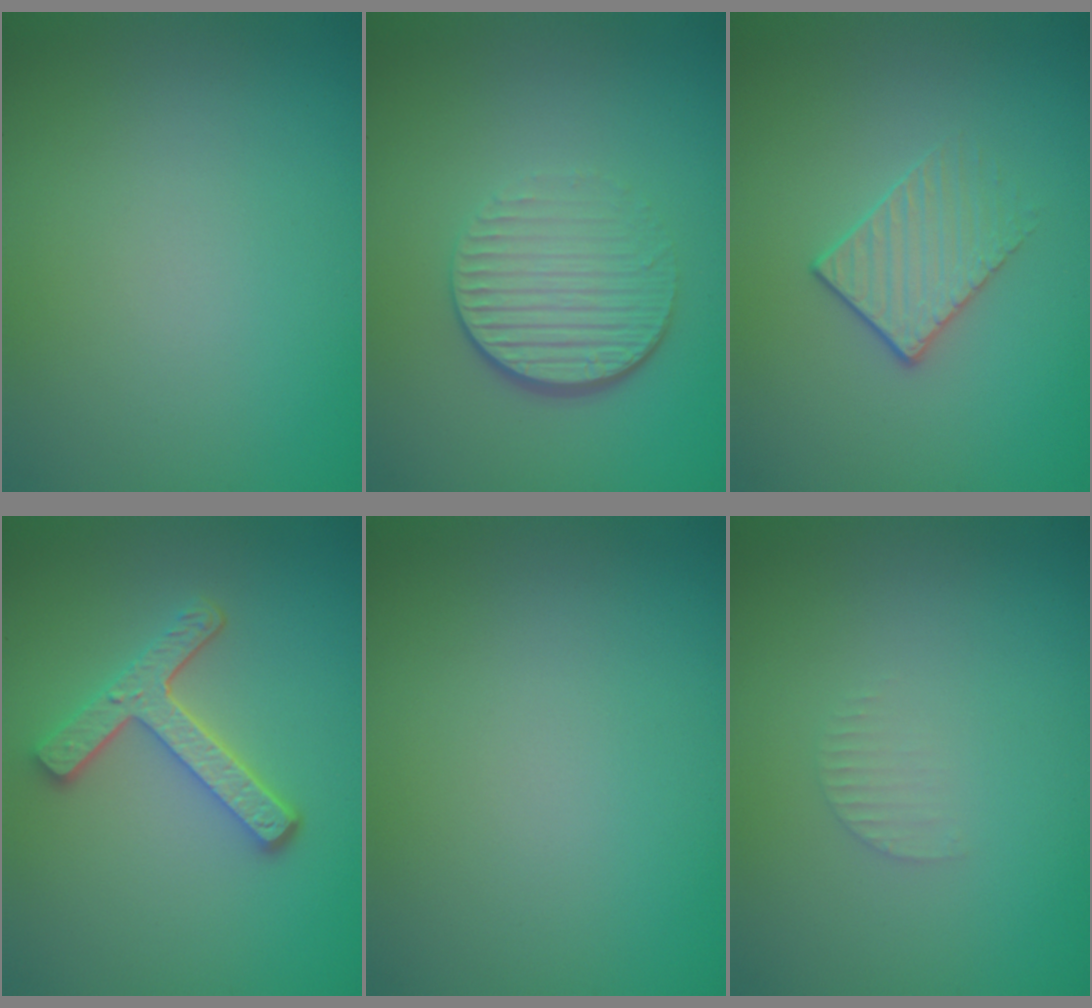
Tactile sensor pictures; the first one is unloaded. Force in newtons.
{"total": 4.3, "press": 2.7, "slide": 3.4}
{"total": 1.8, "press": 1.4, "slide": 1.1}
{"total": 4.3, "press": 3.3, "slide": 2.7}
{"total": 0.0}
{"total": 0.8, "press": 0.8, "slide": 0.2}